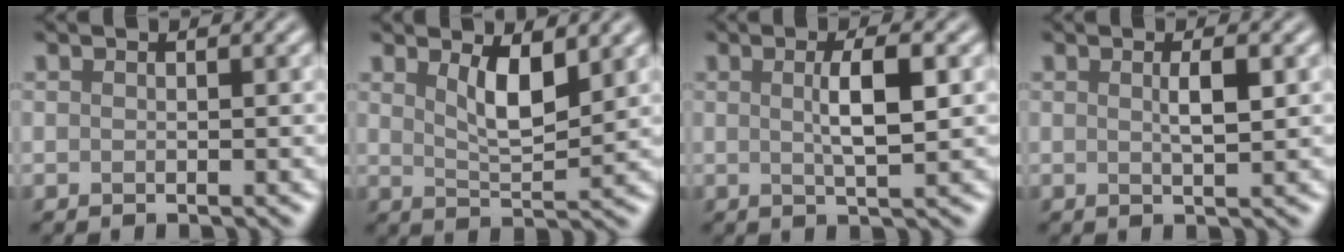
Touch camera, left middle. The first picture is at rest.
{"total": 3.8, "force": [1.8, 1.2, 3.1], "torque": [-0.060, -0.006, 0.035]}
{"total": 3.6, "force": [0.6, 0.7, 3.5], "torque": [-0.061, 0.003, 0.009]}
{"total": 2.0, "force": [0.5, 0.3, 2.0], "torque": [-0.033, 0.002, 0.007]}